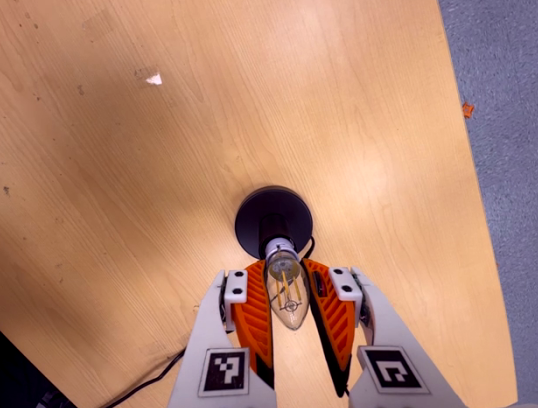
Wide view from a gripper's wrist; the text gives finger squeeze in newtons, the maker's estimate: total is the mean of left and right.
{"total": 13.7, "left": 12.9, "right": 14.4}